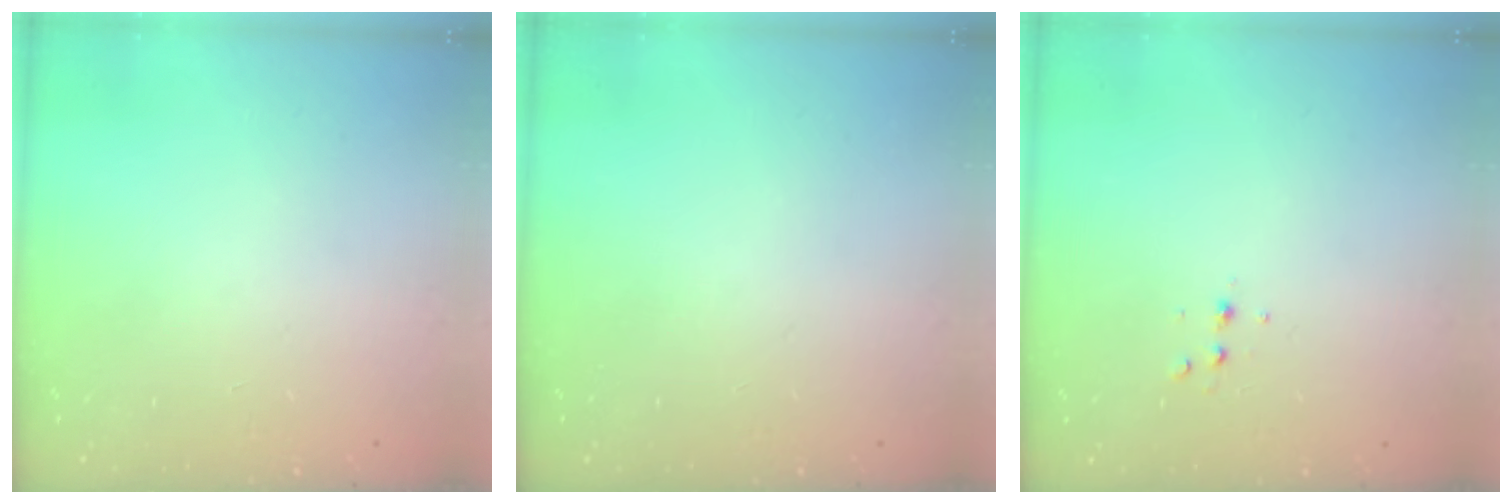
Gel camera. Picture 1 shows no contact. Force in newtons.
{"total": 0.0}
{"total": 3.7, "press": 3.5, "slide": 1.1}